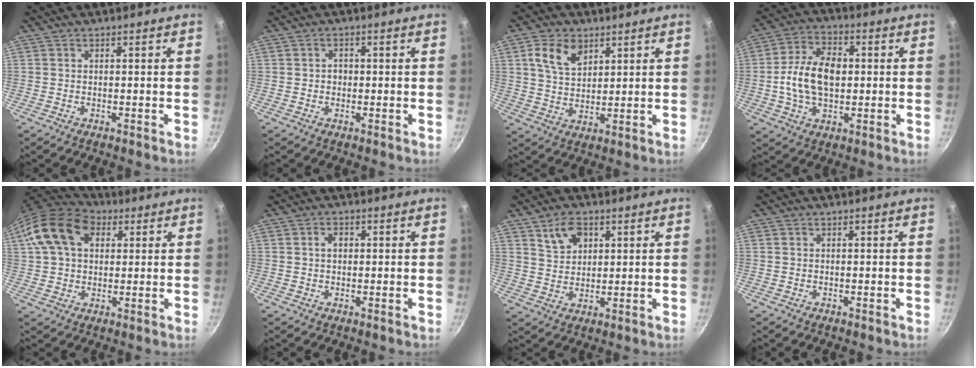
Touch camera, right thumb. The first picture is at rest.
{"total": 1.7, "force": [0.0, 1.5, 0.9], "torque": [-0.008, 0.002, -0.003]}
{"total": 8.3, "force": [3.8, 5.4, 5.0], "torque": [-0.074, -0.012, 0.073]}
{"total": 12.7, "force": [0.1, 8.1, 9.7], "torque": [-0.161, 0.018, -0.007]}
{"total": 15.2, "force": [4.8, 10.7, 9.7], "torque": [-0.163, 0.020, 0.071]}
{"total": 4.1, "force": [0.7, 3.0, 2.6], "torque": [-0.026, 0.009, 0.007]}
{"total": 6.4, "force": [3.2, 4.2, 3.6], "torque": [-0.044, -0.009, 0.063]}
{"total": 0.0}